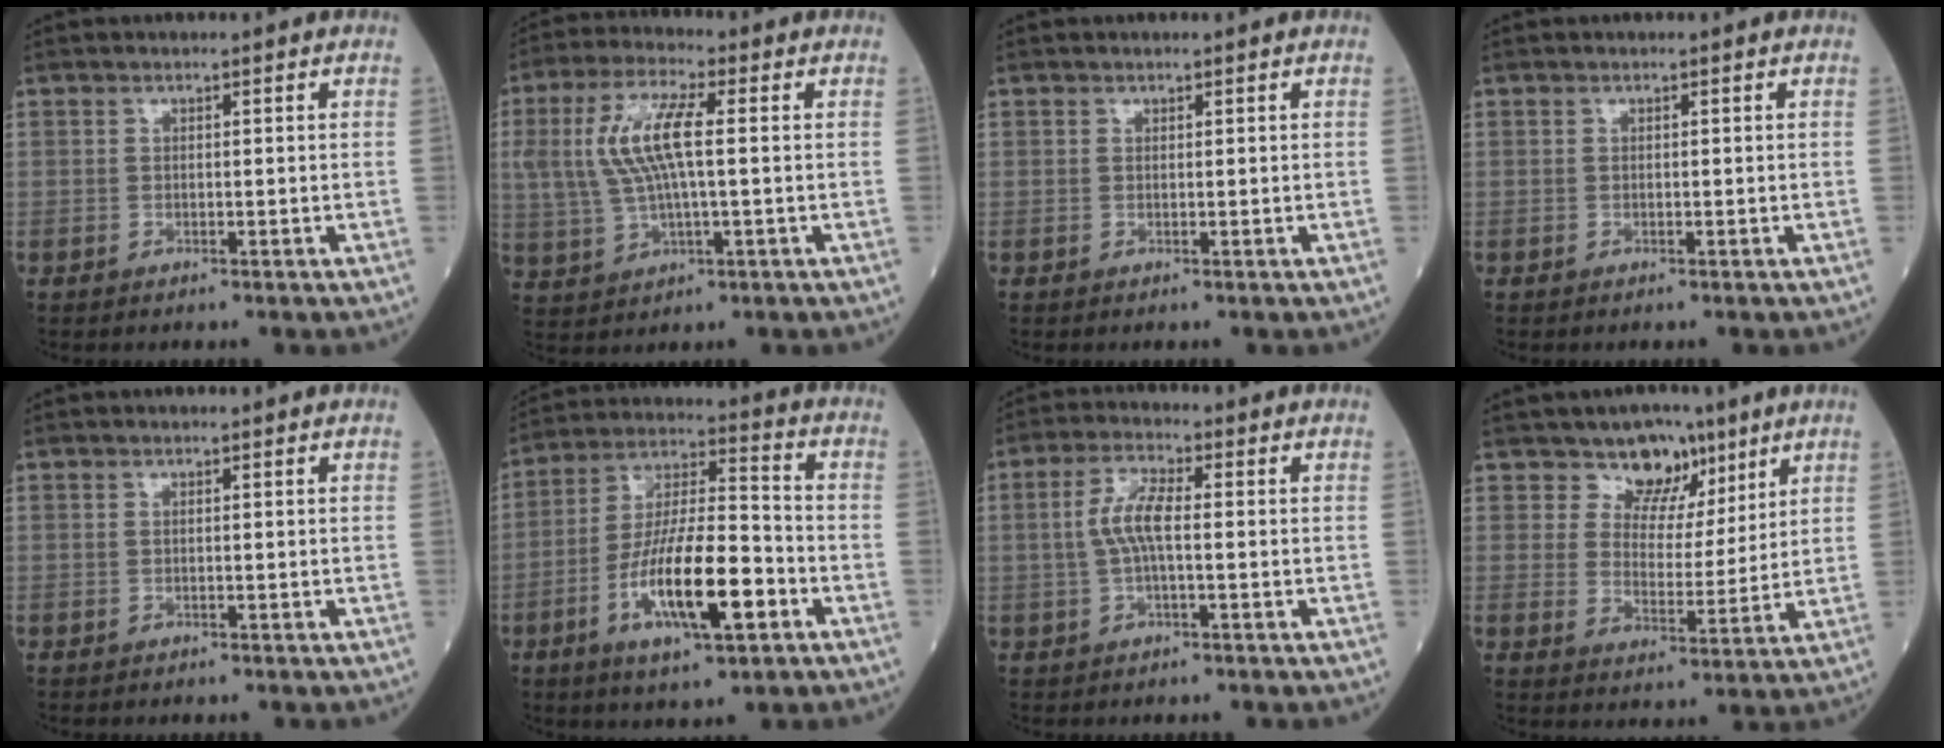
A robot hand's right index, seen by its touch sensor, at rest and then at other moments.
{"total": 10.4, "force": [1.5, 2.8, 9.9], "torque": [-0.223, 0.014, 0.031]}
{"total": 0.0}
{"total": 0.0}
{"total": 0.0}
{"total": 15.5, "force": [-5.5, 3.5, 14.1], "torque": [-0.268, -0.005, -0.094]}
{"total": 5.4, "force": [0.0, 1.3, 5.2], "torque": [-0.115, 0.010, -0.002]}
{"total": 7.1, "force": [5.1, 4.6, 1.9], "torque": [-0.017, -0.004, 0.084]}